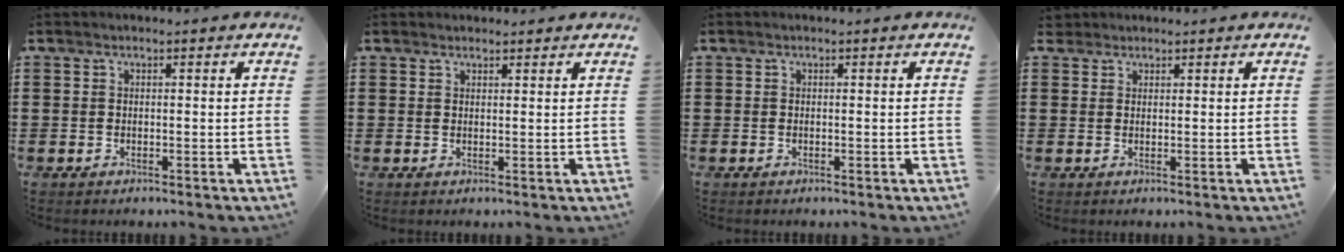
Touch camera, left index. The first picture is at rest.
{"total": 1.2, "force": [1.2, 0.3, 0.1], "torque": [-0.005, 0.001, 0.023]}
{"total": 0.0}
{"total": 1.5, "force": [1.3, 0.7, 0.2], "torque": [-0.010, 0.005, 0.026]}